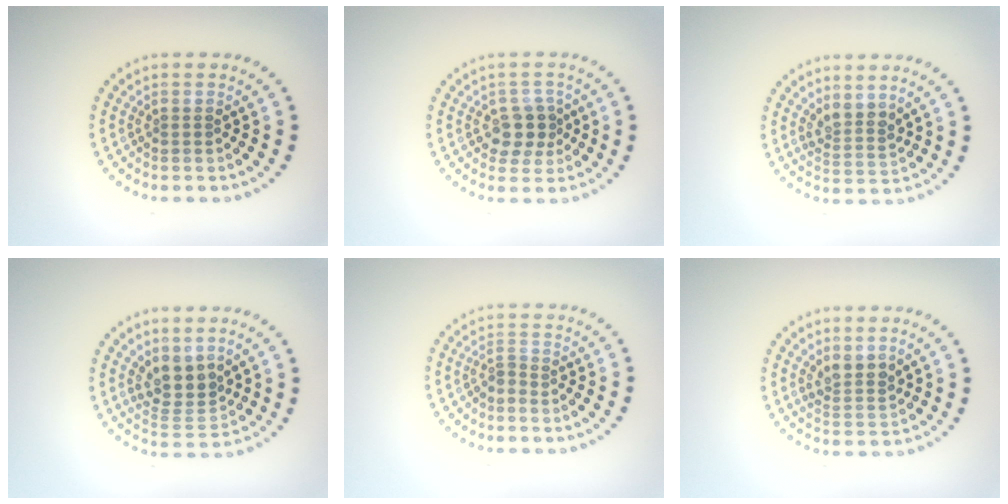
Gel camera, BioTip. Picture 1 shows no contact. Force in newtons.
{"total": 3.0, "press": 2.8, "slide": 1.1}
{"total": 2.4, "press": 1.9, "slide": 1.5}
{"total": 3.4, "press": 2.8, "slide": 2.0}
{"total": 1.0, "press": 0.4, "slide": 0.9}
{"total": 2.2, "press": 1.9, "slide": 1.2}